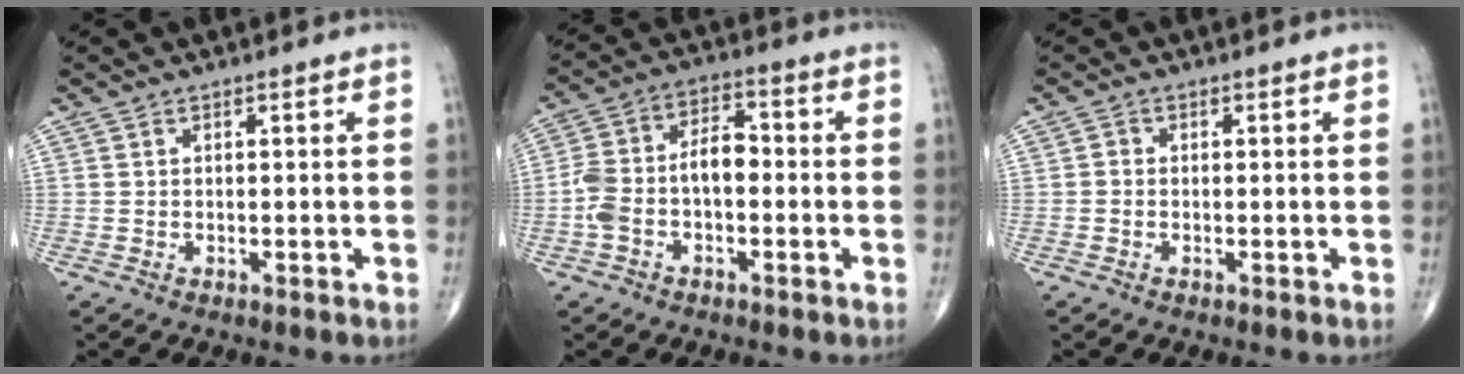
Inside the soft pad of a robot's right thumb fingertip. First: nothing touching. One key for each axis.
{"total": 9.7, "fx": -1.7, "fy": 5.5, "fz": 7.8, "tx": -0.151, "ty": 0.042, "tz": -0.037}
{"total": 0.9, "fx": -0.2, "fy": 0.7, "fz": 0.4, "tx": -0.001, "ty": 0.002, "tz": -0.009}